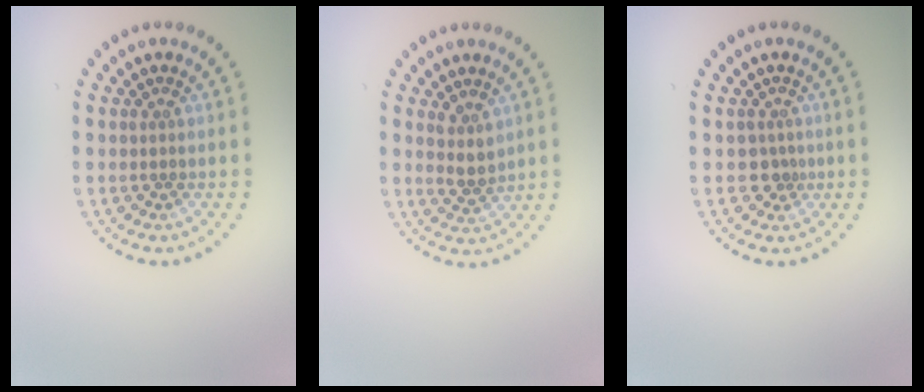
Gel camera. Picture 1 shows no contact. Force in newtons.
{"total": 2.2, "press": 1.7, "slide": 1.3}
{"total": 1.5, "press": 1.1, "slide": 1.0}